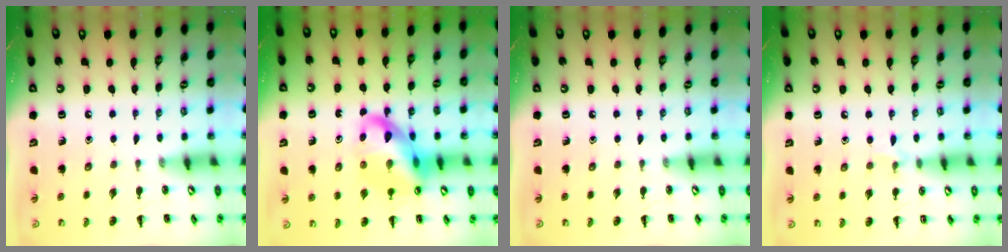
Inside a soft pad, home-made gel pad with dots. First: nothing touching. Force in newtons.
{"total": 16.2, "press": 15.9, "slide": 3.2}
{"total": 0.0}
{"total": 4.7, "press": 4.4, "slide": 1.6}